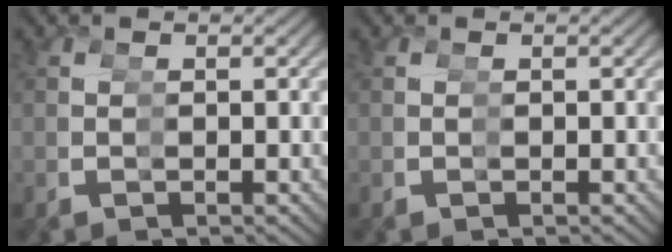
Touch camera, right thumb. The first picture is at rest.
{"total": 0.0}